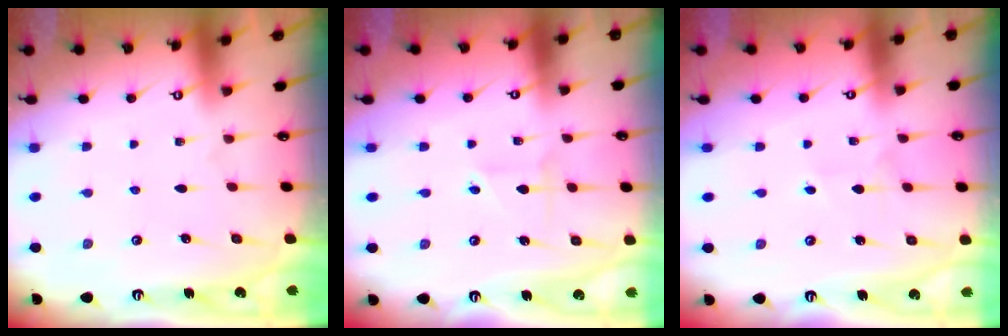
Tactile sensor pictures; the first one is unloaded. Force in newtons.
{"total": 1.8, "press": 1.7, "slide": 0.2}
{"total": 2.3, "press": 2.3, "slide": 0.2}